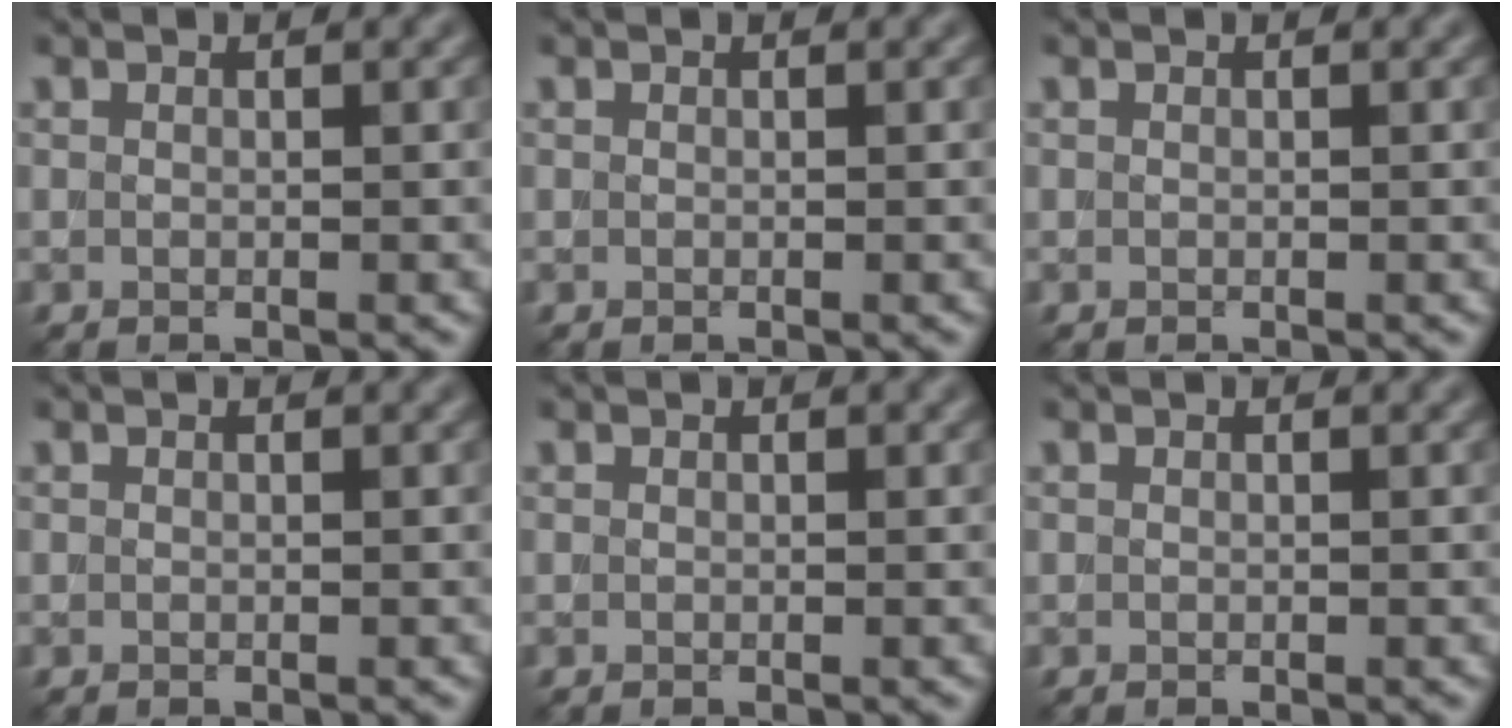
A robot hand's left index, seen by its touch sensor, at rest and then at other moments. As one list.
[{"total": 0.0}, {"total": 0.0}, {"total": 0.0}, {"total": 0.0}, {"total": 0.0}]